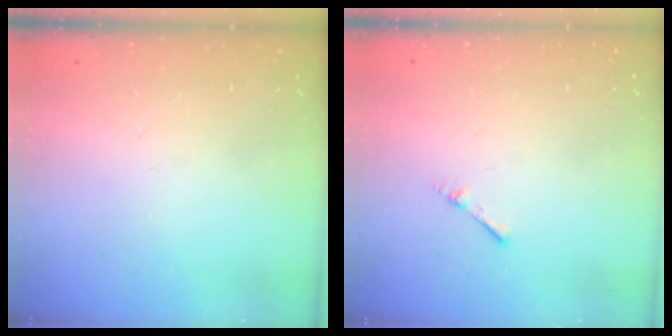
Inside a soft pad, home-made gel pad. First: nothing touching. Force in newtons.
{"total": 1.7, "press": 1.7, "slide": 0.3}